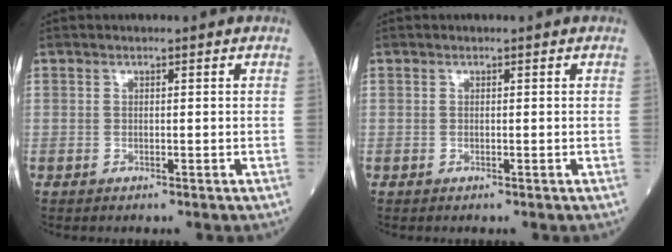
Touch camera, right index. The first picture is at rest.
{"total": 0.0}